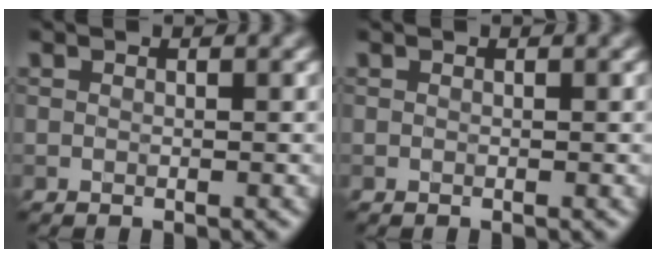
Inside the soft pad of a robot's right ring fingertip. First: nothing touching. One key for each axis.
{"total": 0.0}